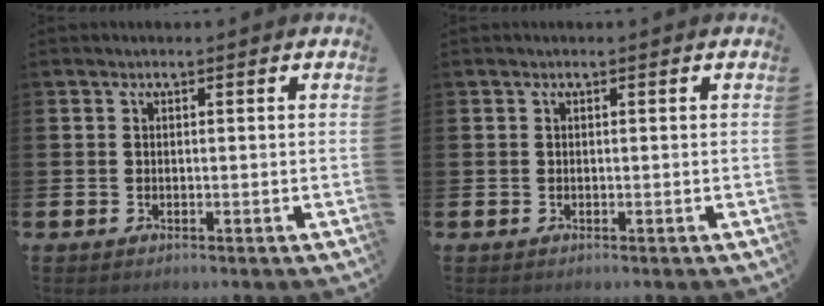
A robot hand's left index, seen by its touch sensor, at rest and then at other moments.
{"total": 0.0}